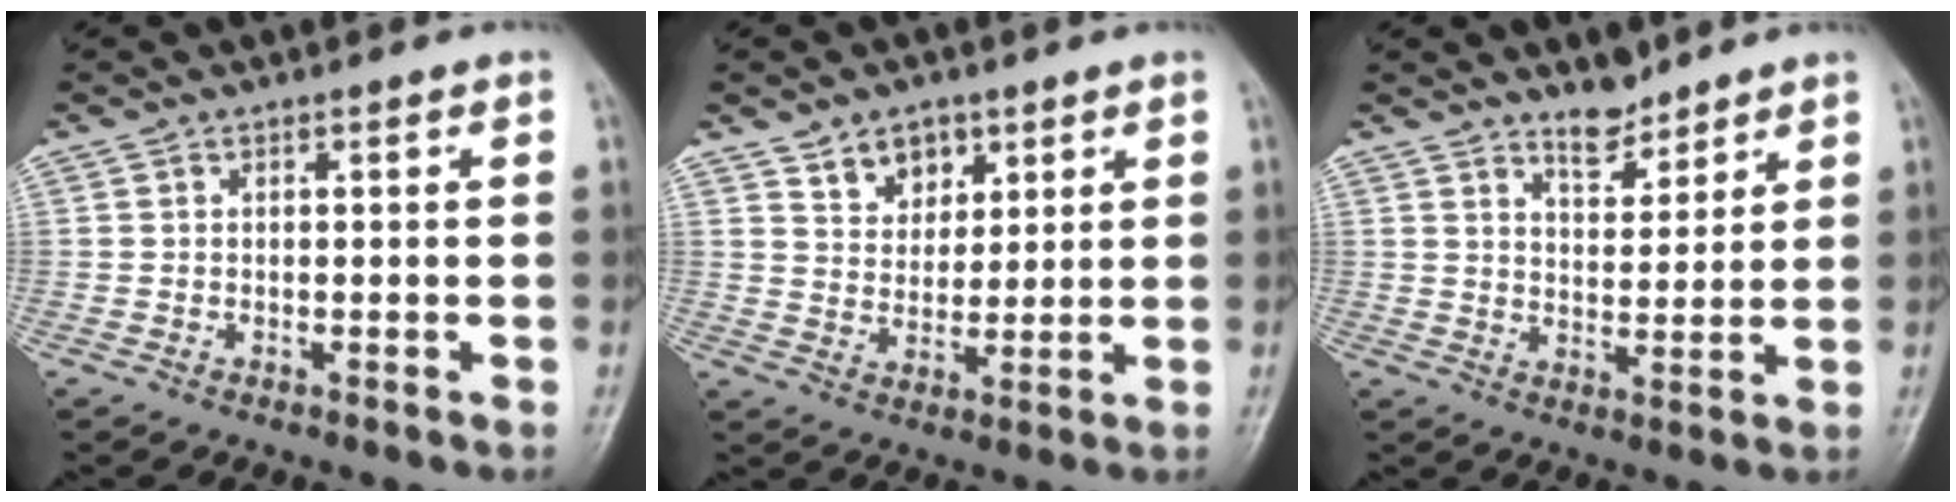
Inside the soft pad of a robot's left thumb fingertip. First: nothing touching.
{"total": 6.5, "force": [3.9, 4.5, 2.5], "torque": [-0.009, -0.025, 0.071]}
{"total": 5.2, "force": [4.4, 2.2, 1.7], "torque": [-0.006, -0.037, 0.075]}